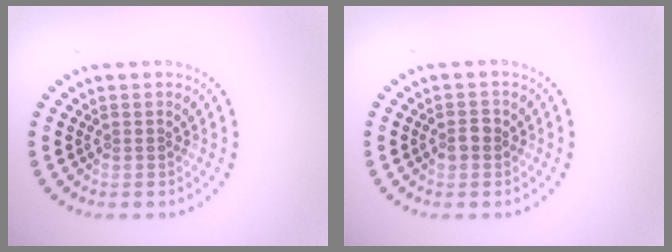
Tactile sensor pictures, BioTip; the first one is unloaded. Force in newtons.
{"total": 1.4, "press": 1.4, "slide": 0.2}